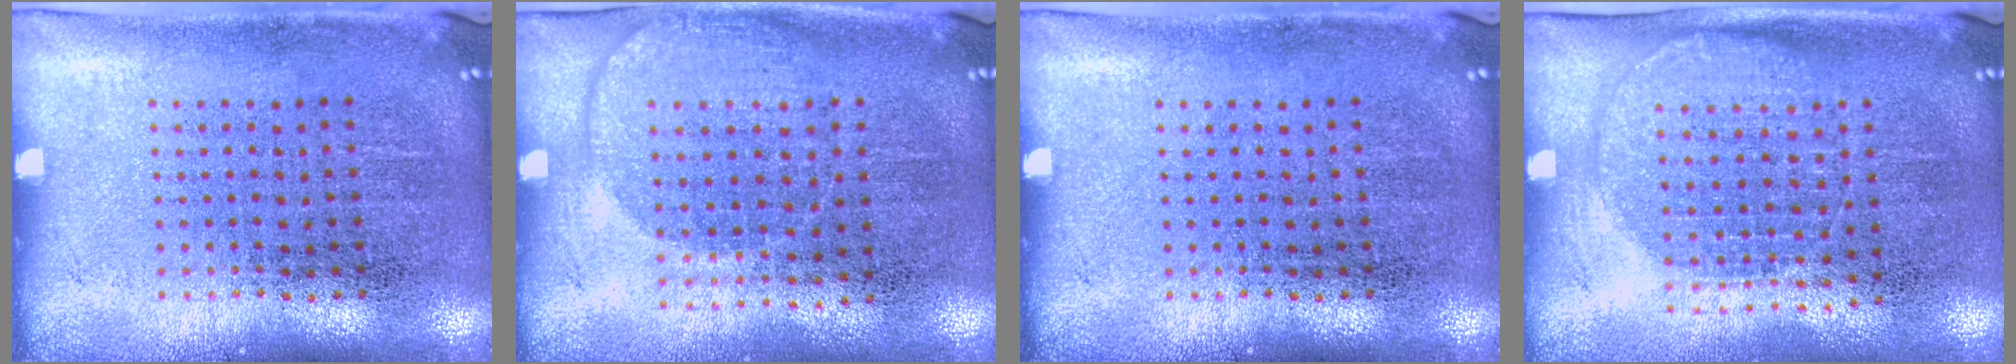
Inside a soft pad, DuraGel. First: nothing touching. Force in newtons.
{"total": 1.4, "press": 1.2, "slide": 0.6}
{"total": 0.0}
{"total": 1.3, "press": 1.2, "slide": 0.5}